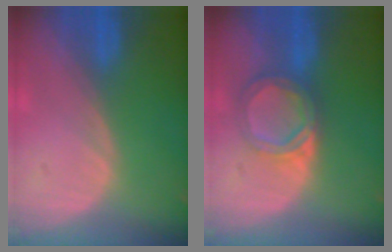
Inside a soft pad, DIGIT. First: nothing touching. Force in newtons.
{"total": 5.6, "press": 5.2, "slide": 1.9}